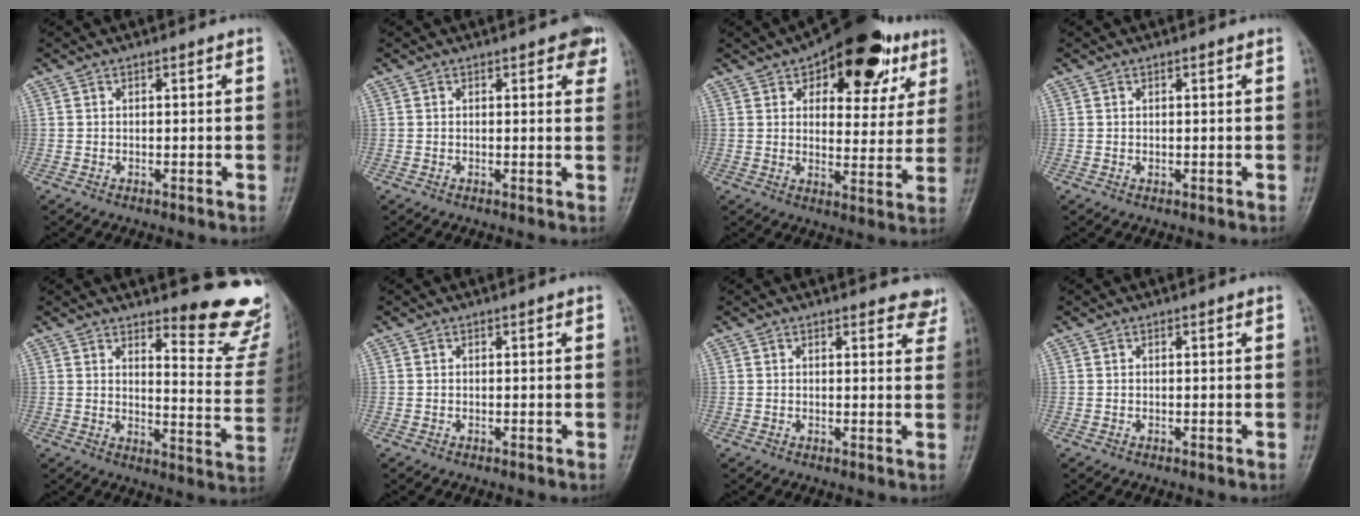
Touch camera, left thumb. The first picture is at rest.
{"total": 3.5, "force": [1.9, 1.6, 2.5], "torque": [-0.010, -0.004, 0.015]}
{"total": 20.3, "force": [10.5, 10.3, 14.0], "torque": [-0.135, -0.018, 0.143]}
{"total": 0.7, "force": [0.3, 0.4, 0.5], "torque": [-0.004, -0.001, 0.004]}
{"total": 15.3, "force": [12.6, 3.9, 7.8], "torque": [-0.055, -0.121, 0.145]}
{"total": 0.0}
{"total": 3.9, "force": [3.3, 1.5, 1.4], "torque": [0.008, -0.015, 0.026]}
{"total": 0.0}